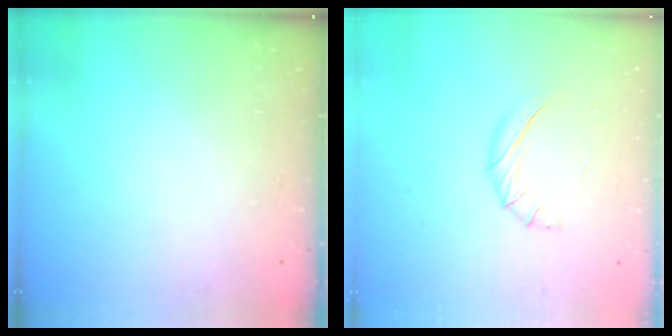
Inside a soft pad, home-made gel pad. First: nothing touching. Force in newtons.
{"total": 7.1, "press": 6.9, "slide": 1.5}